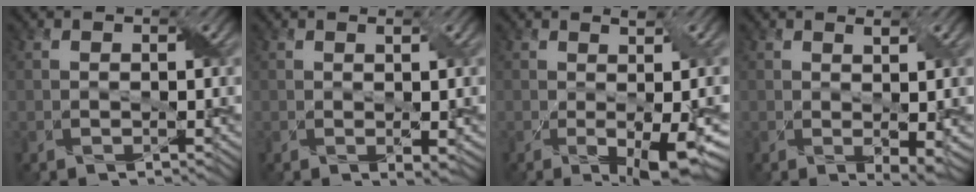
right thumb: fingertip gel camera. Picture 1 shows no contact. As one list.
[{"total": 1.5, "force": [0.3, 0.2, 1.5], "torque": [-0.027, -0.001, 0.007]}, {"total": 7.2, "force": [-1.1, 1.5, 6.9], "torque": [-0.102, -0.003, -0.011]}, {"total": 2.6, "force": [0.5, 0.4, 2.5], "torque": [-0.047, -0.004, 0.013]}]